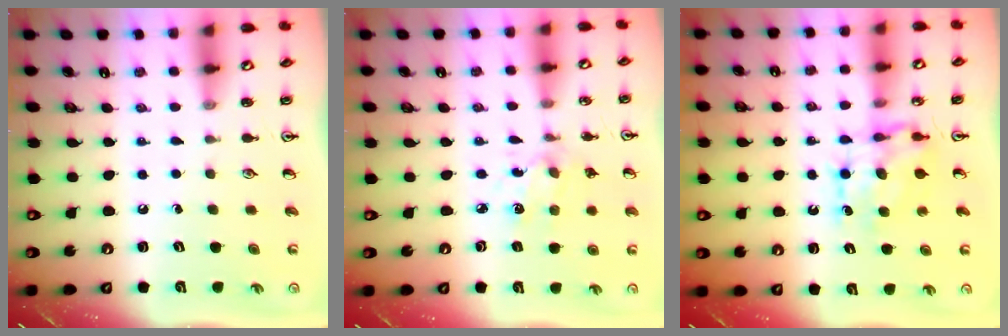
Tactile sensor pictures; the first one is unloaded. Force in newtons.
{"total": 3.0, "press": 2.8, "slide": 1.0}
{"total": 7.5, "press": 7.5, "slide": 0.5}